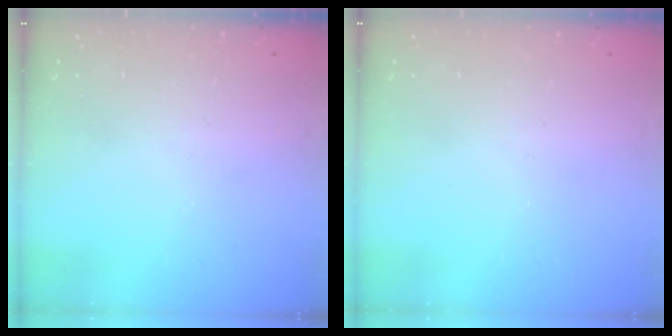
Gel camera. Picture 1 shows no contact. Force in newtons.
{"total": 0.0}